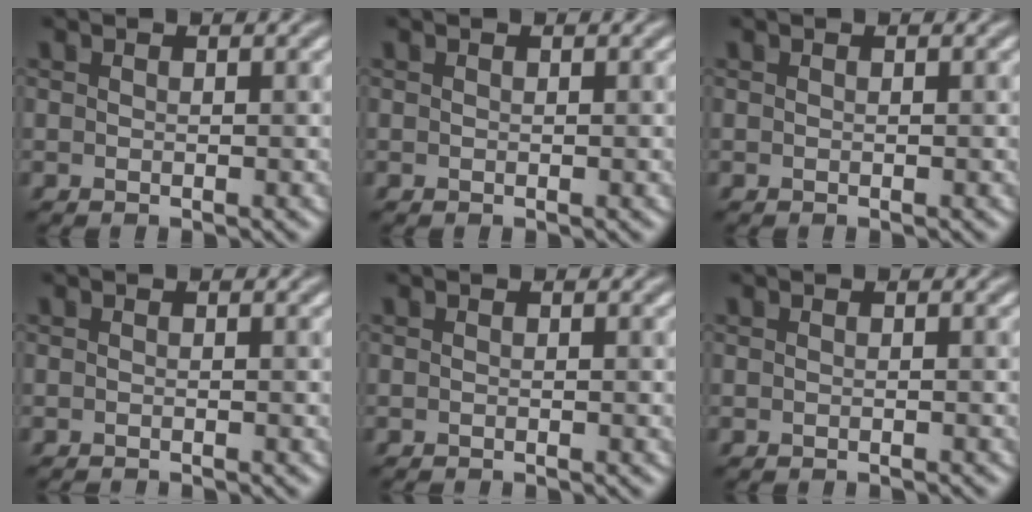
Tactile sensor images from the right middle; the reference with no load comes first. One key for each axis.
{"total": 0.0}
{"total": 0.0}
{"total": 1.5, "fx": -1.4, "fy": 0.2, "fz": 0.4, "tx": 0.006, "ty": -0.006, "tz": -0.023}
{"total": 1.2, "fx": -1.1, "fy": 0.2, "fz": 0.3, "tx": 0.006, "ty": -0.004, "tz": -0.017}
{"total": 1.1, "fx": -1.0, "fy": 0.1, "fz": 0.3, "tx": 0.004, "ty": 0.000, "tz": -0.016}